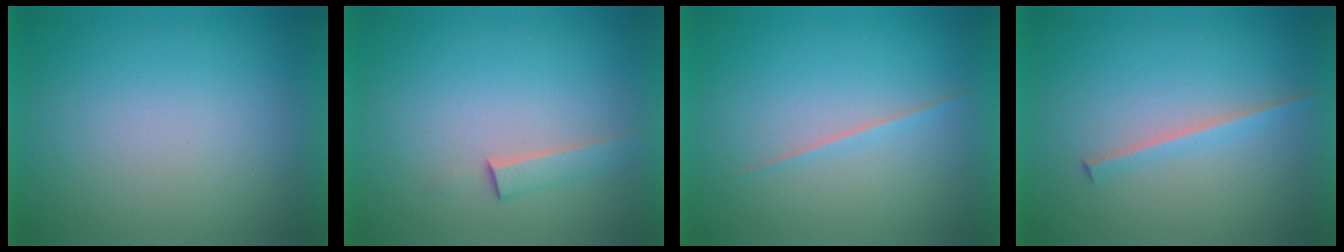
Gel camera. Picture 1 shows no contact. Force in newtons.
{"total": 1.5}
{"total": 1.6}
{"total": 1.8}